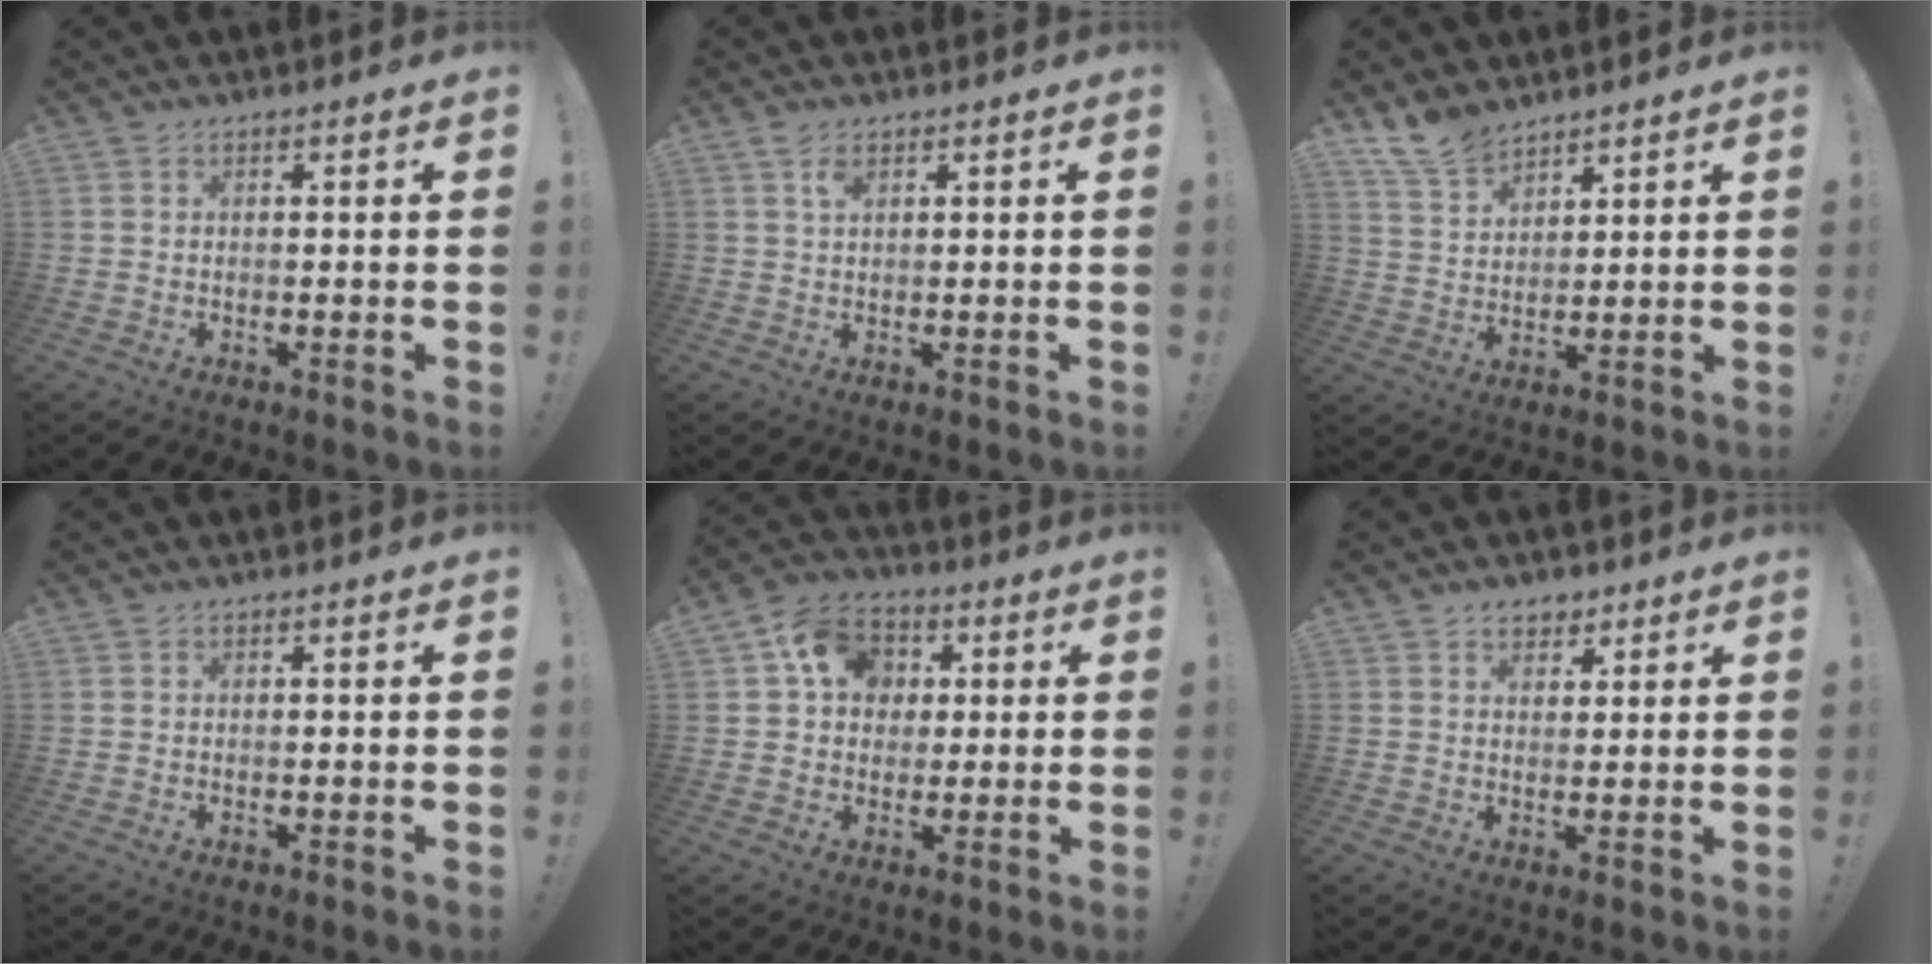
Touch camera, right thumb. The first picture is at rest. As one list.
[{"total": 3.0, "force": [1.7, 1.5, 2.0], "torque": [-0.030, -0.004, 0.028]}, {"total": 9.3, "force": [7.9, 4.3, 2.5], "torque": [-0.050, -0.051, 0.155]}, {"total": 0.0}, {"total": 12.6, "force": [3.6, 10.5, 5.9], "torque": [-0.088, 0.004, 0.073]}, {"total": 4.6, "force": [3.0, 3.2, 1.3], "torque": [-0.011, -0.013, 0.054]}]